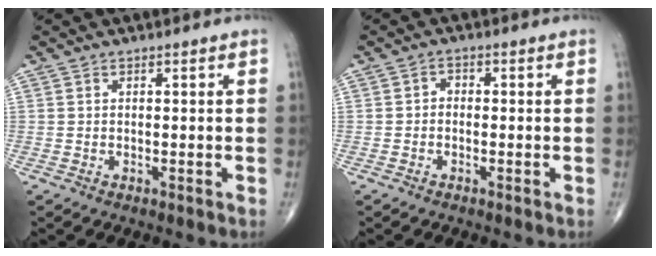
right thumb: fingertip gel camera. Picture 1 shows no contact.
{"total": 1.6, "force": [-0.4, 1.3, 0.9], "torque": [-0.002, 0.008, -0.015]}